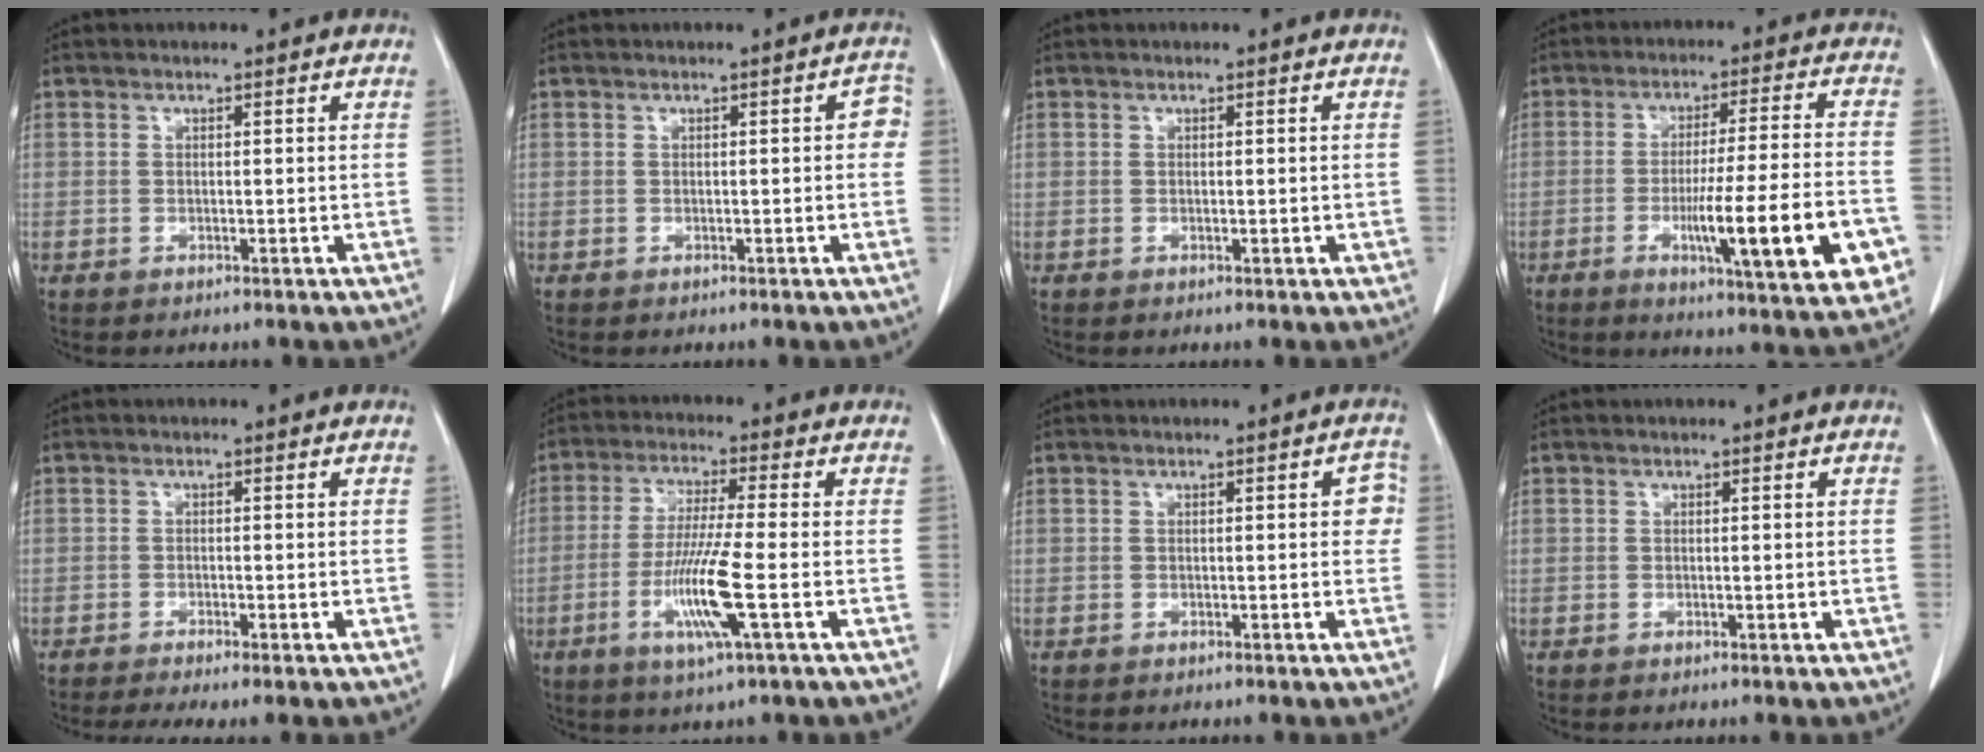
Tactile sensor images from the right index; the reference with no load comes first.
{"total": 2.1, "force": [0.1, 1.0, 1.9], "torque": [-0.007, 0.010, -0.002]}
{"total": 0.8, "force": [-0.1, 0.4, 0.7], "torque": [-0.011, -0.002, 0.003]}
{"total": 16.7, "force": [-5.2, 1.0, 15.8], "torque": [-0.202, -0.013, -0.070]}
{"total": 4.3, "force": [-3.2, 0.4, 2.9], "torque": [-0.048, -0.011, -0.051]}
{"total": 9.8, "force": [-3.0, -0.5, 9.3], "torque": [-0.187, -0.017, -0.060]}
{"total": 2.3, "force": [0.3, 1.1, 2.0], "torque": [-0.011, 0.011, 0.000]}
{"total": 0.6, "force": [0.0, 0.2, 0.5], "torque": [-0.010, -0.002, 0.003]}